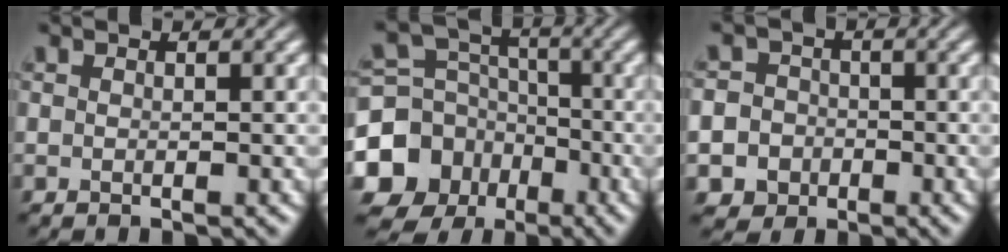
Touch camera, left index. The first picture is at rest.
{"total": 12.6, "force": [-6.0, 10.6, 3.1], "torque": [-0.082, -0.042, -0.129]}
{"total": 6.9, "force": [-3.2, 6.0, 1.0], "torque": [-0.007, -0.014, -0.081]}